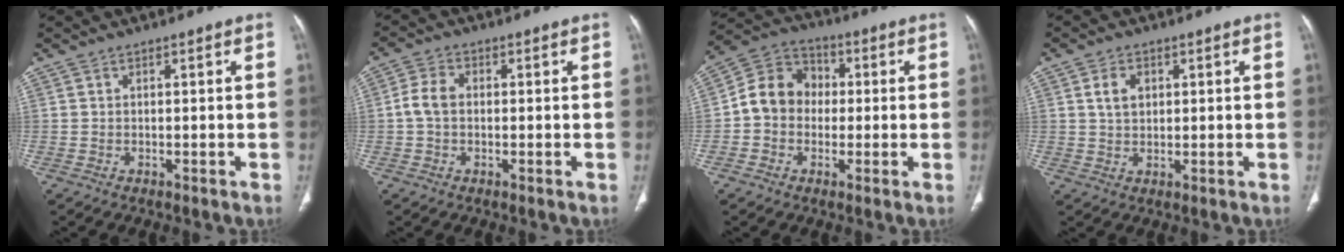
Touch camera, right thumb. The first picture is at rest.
{"total": 4.3, "force": [-0.1, 3.1, 3.1], "torque": [-0.063, 0.013, -0.009]}
{"total": 10.2, "force": [-0.4, 8.8, 5.0], "torque": [-0.068, 0.033, -0.022]}
{"total": 4.0, "force": [1.3, 2.8, 2.5], "torque": [-0.033, -0.004, 0.025]}